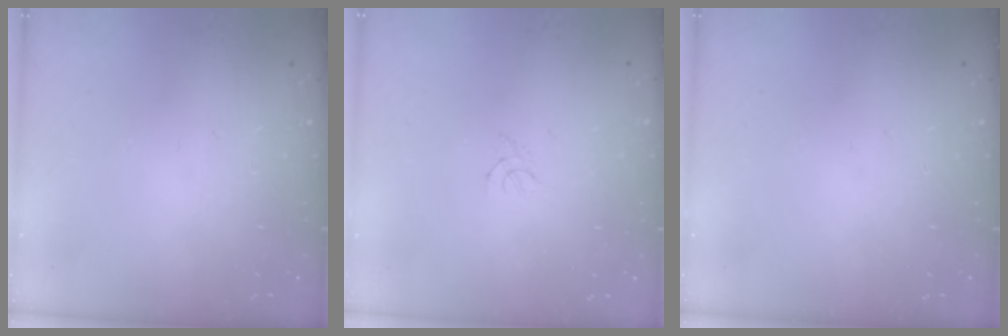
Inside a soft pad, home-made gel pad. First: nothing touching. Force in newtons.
{"total": 1.3, "press": 1.2, "slide": 0.4}
{"total": 0.0}